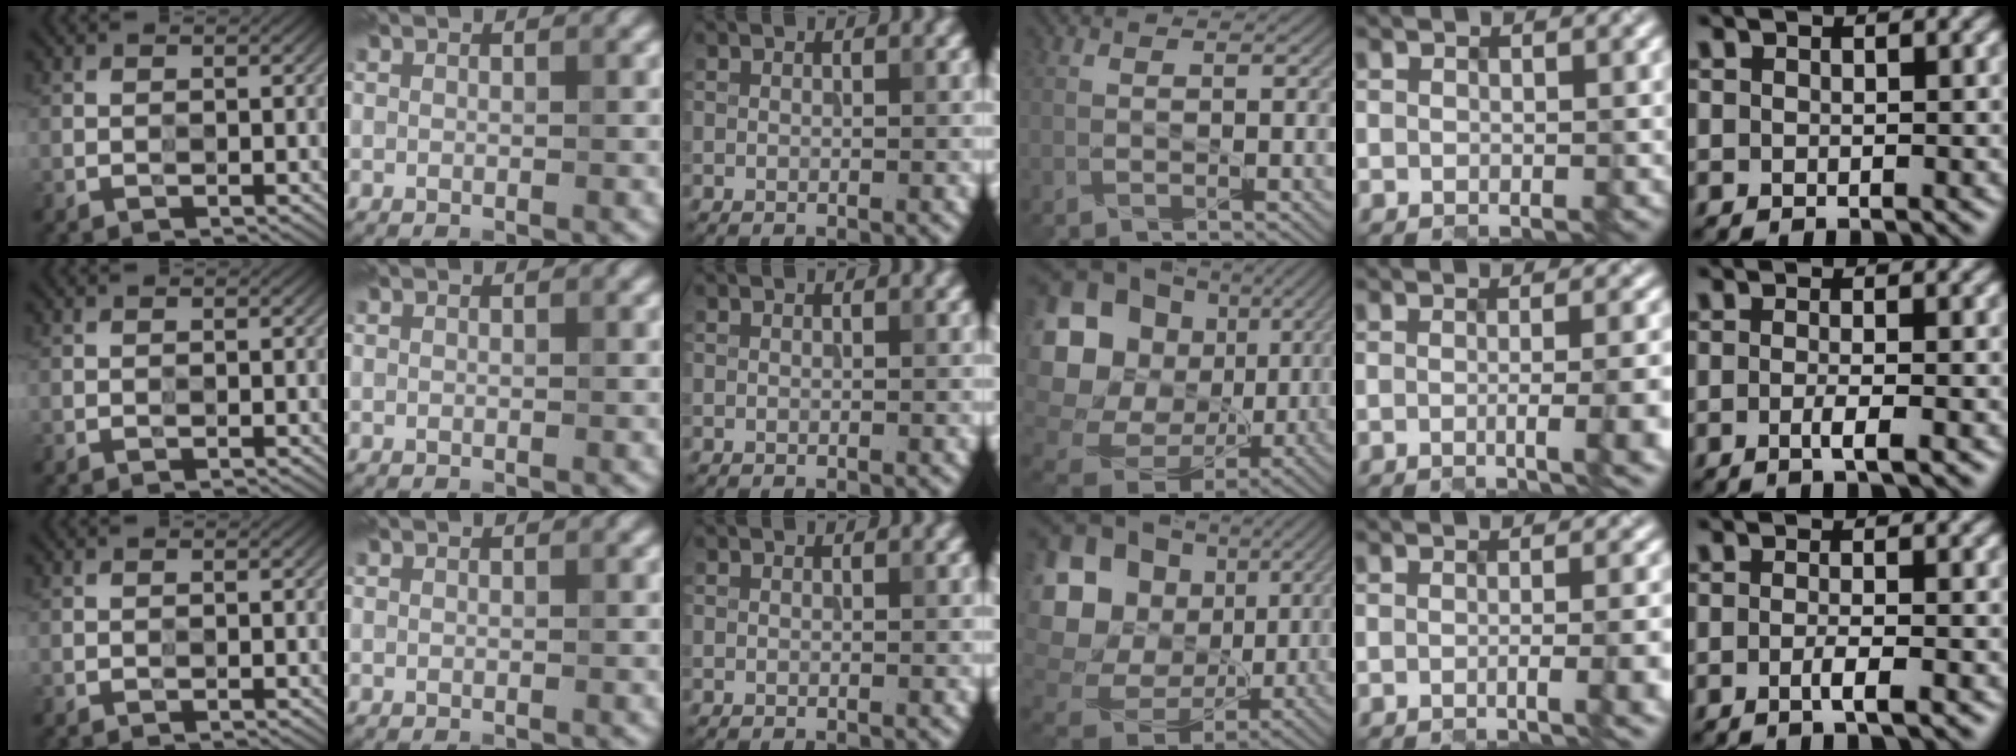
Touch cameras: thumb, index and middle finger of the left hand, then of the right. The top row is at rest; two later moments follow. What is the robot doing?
{"motion": "insert", "object": "file holder"}